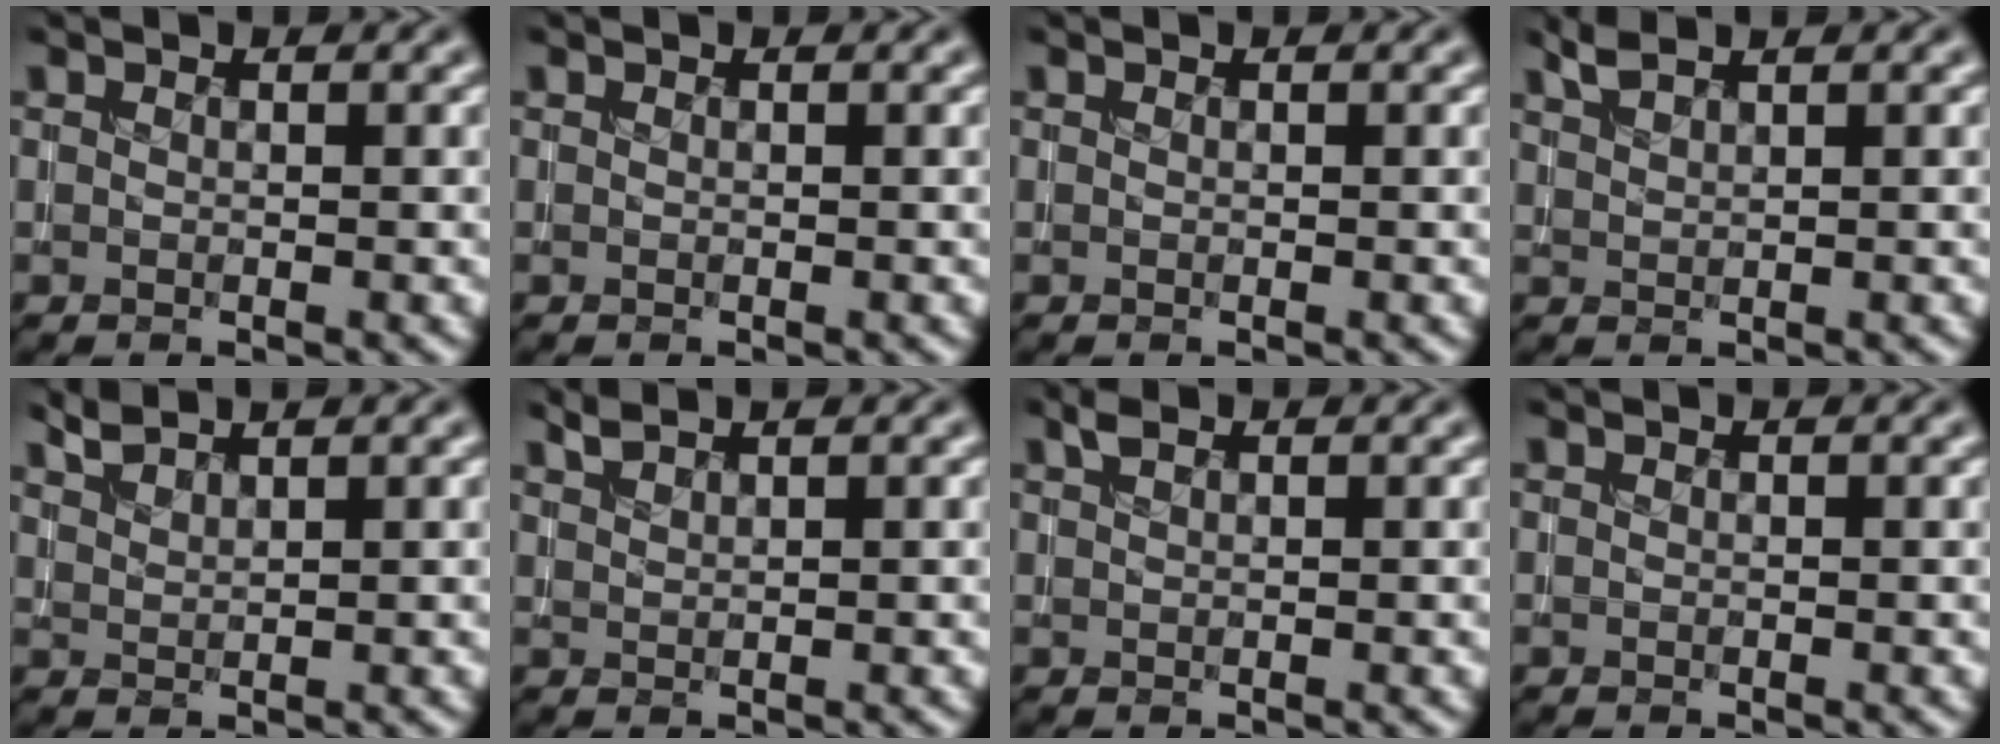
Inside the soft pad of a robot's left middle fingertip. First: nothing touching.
{"total": 0.0}
{"total": 0.0}
{"total": 1.8, "force": [1.5, 0.3, 0.9], "torque": [-0.017, 0.007, 0.032]}
{"total": 2.0, "force": [1.8, 0.2, 0.7], "torque": [-0.009, 0.006, 0.037]}
{"total": 1.5, "force": [1.3, 0.2, 0.5], "torque": [-0.008, 0.004, 0.025]}
{"total": 1.1, "force": [0.8, 0.3, 0.6], "torque": [-0.015, 0.005, 0.016]}
{"total": 0.0}